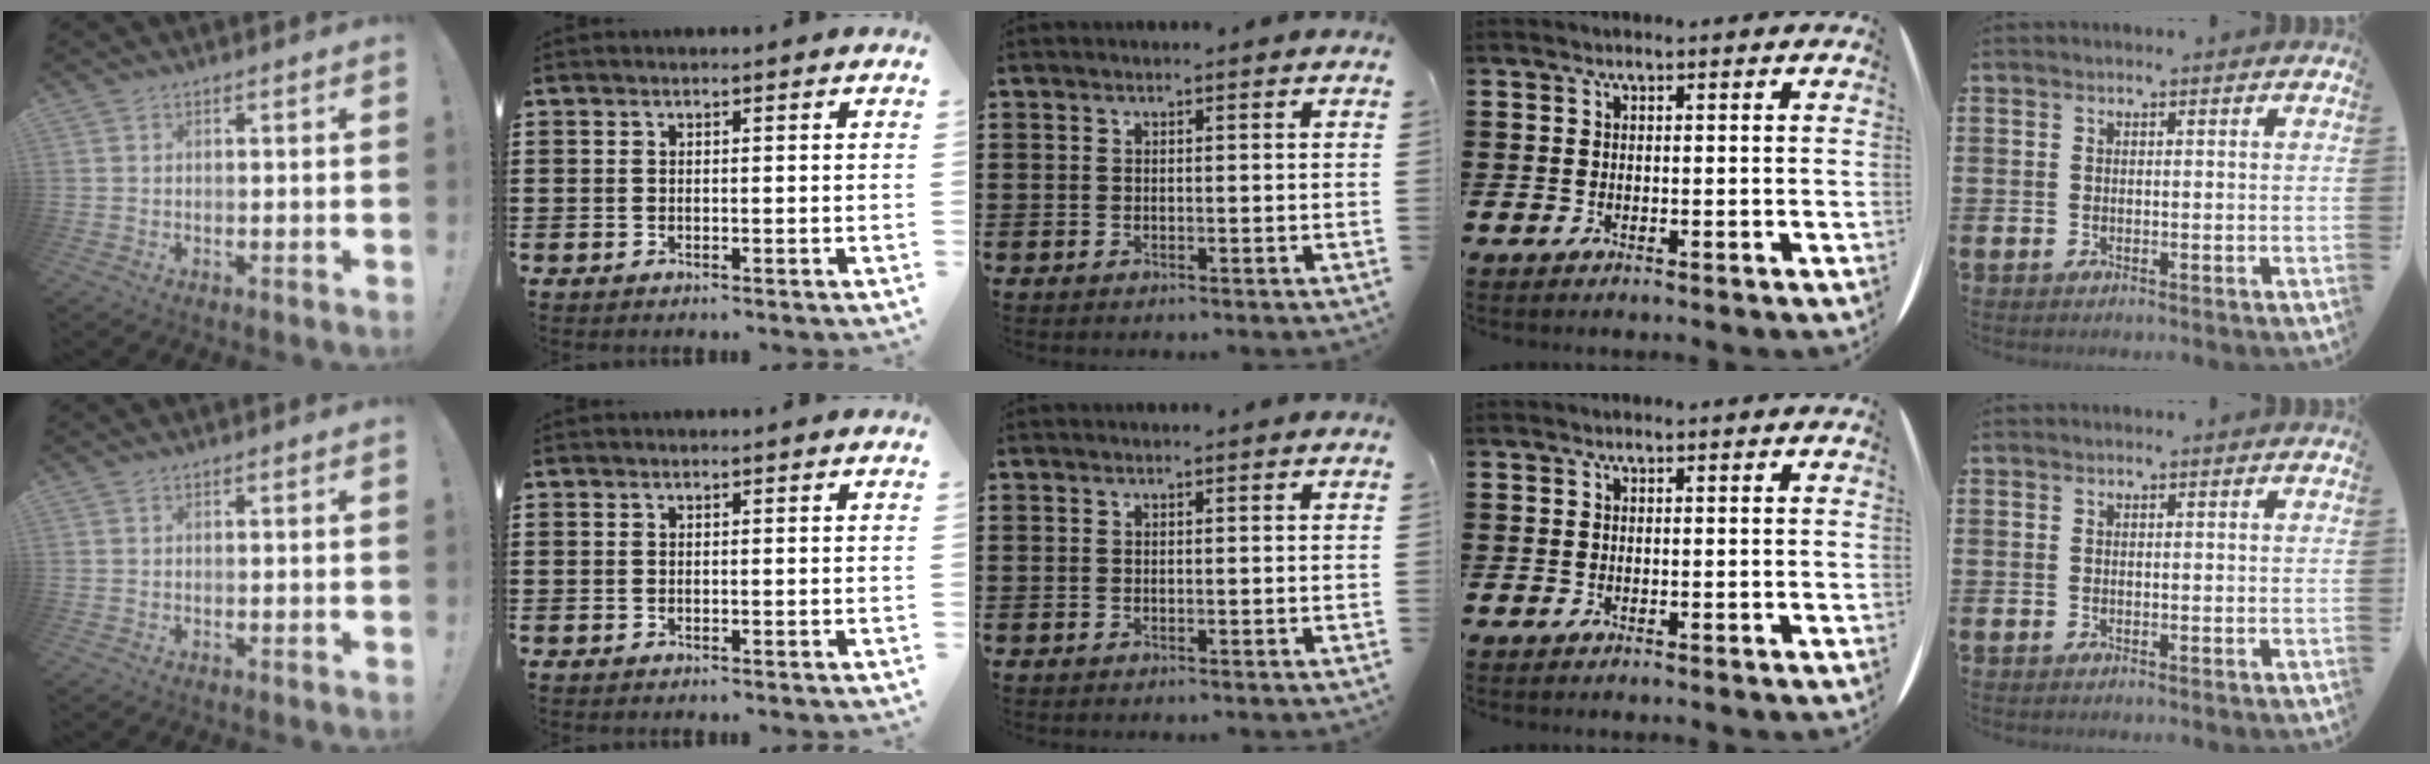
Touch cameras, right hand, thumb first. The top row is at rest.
{}